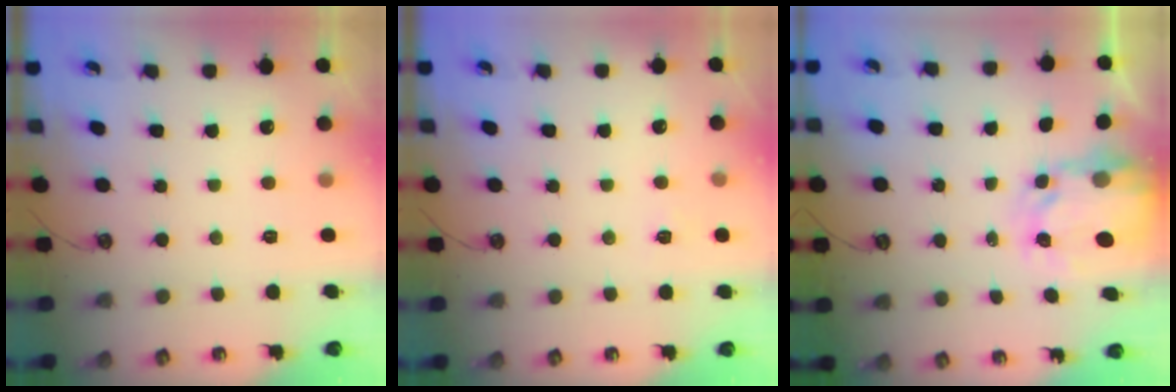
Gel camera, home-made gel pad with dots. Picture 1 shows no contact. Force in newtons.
{"total": 2.7, "press": 2.6, "slide": 0.4}
{"total": 4.4, "press": 4.4, "slide": 0.5}